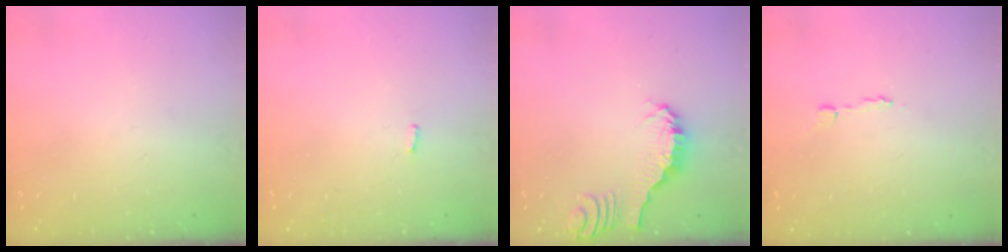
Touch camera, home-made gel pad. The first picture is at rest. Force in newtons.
{"total": 1.6, "press": 1.6, "slide": 0.2}
{"total": 1.3, "press": 1.3, "slide": 0.3}
{"total": 2.1, "press": 2.1, "slide": 0.0}